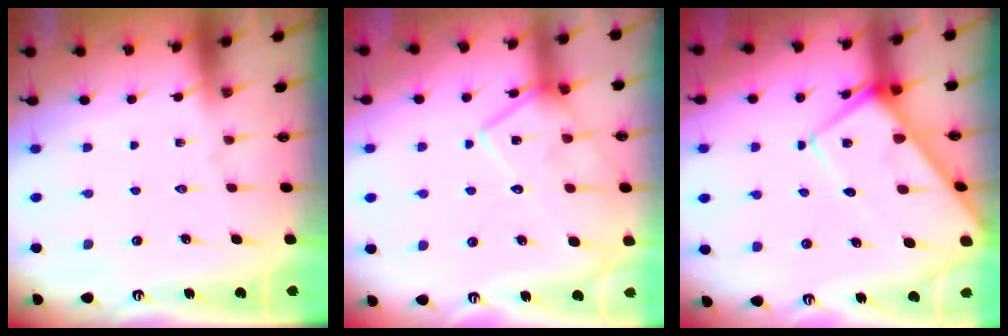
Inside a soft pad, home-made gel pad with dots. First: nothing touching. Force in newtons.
{"total": 15.5, "press": 15.4, "slide": 1.2}
{"total": 10.9, "press": 10.9, "slide": 1.0}